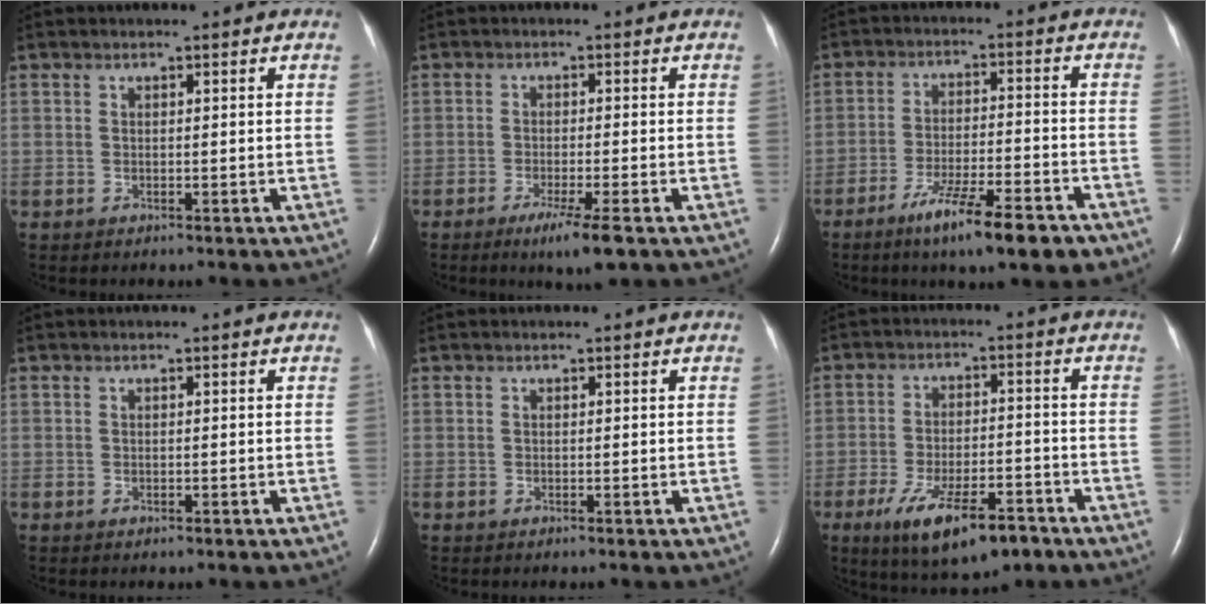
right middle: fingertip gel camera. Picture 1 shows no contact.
{"total": 5.0, "force": [-2.9, -0.2, 4.1], "torque": [-0.073, -0.016, -0.050]}
{"total": 11.4, "force": [-7.5, 1.4, 8.5], "torque": [-0.140, -0.019, -0.118]}
{"total": 0.0}
{"total": 0.0}
{"total": 11.9, "force": [-7.3, 3.7, 8.7], "torque": [-0.155, -0.014, -0.115]}